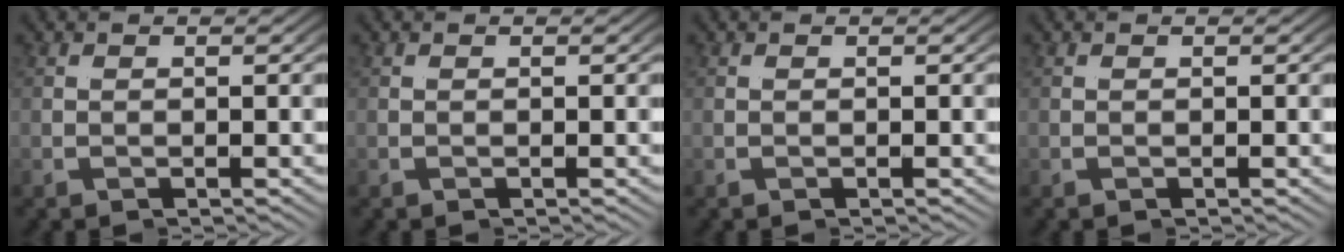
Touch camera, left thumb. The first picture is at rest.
{"total": 0.0}
{"total": 0.0}
{"total": 0.0}